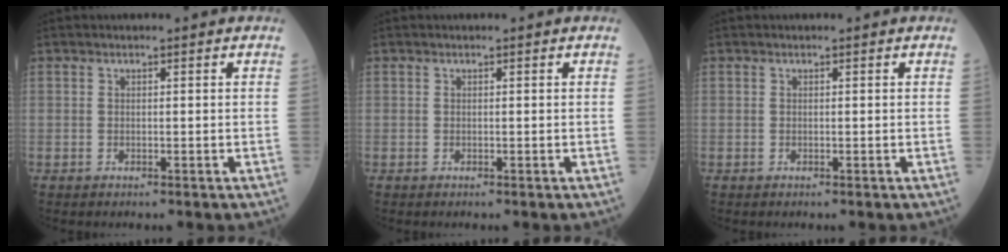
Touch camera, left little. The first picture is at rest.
{"total": 0.0}
{"total": 0.0}